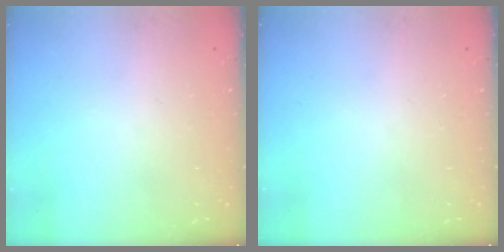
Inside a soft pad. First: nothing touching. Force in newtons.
{"total": 0.0}